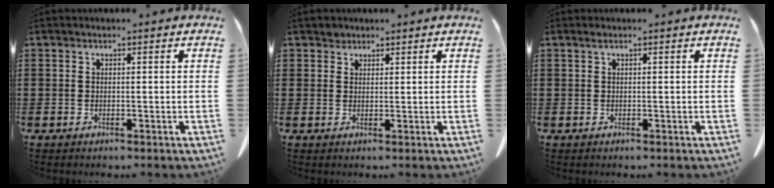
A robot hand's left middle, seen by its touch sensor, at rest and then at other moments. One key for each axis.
{"total": 1.4, "fx": 1.2, "fy": 0.8, "fz": -0.1, "tx": -0.003, "ty": 0.002, "tz": 0.023}
{"total": 0.6, "fx": 0.3, "fy": 0.0, "fz": 0.6, "tx": -0.011, "ty": 0.001, "tz": 0.005}